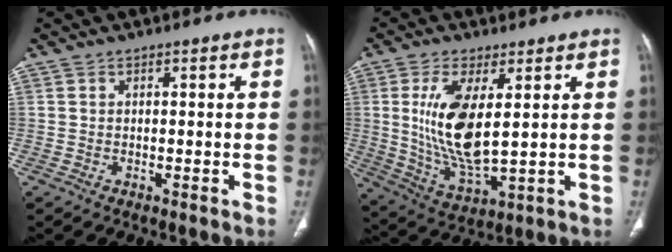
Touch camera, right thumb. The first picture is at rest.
{"total": 13.4, "force": [2.5, 5.2, 12.1], "torque": [-0.243, -0.029, 0.063]}